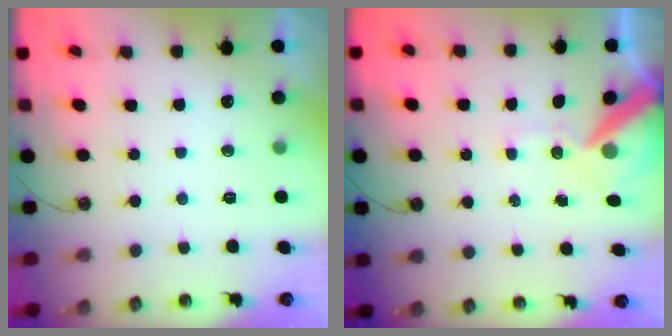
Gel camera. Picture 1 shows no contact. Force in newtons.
{"total": 11.9, "press": 11.8, "slide": 1.7}